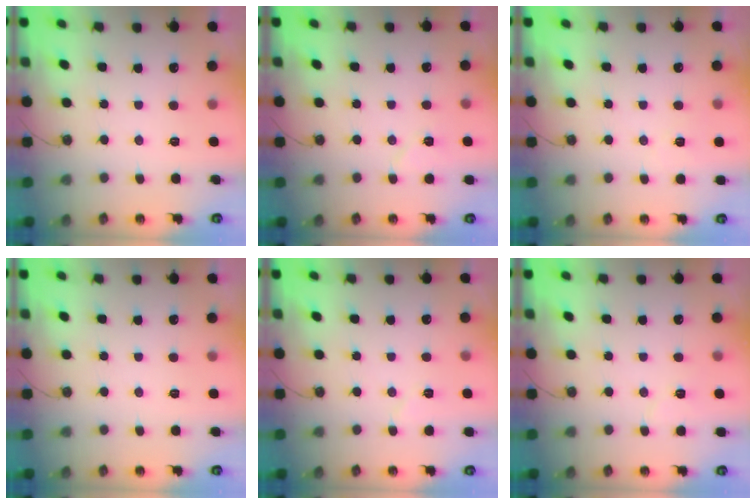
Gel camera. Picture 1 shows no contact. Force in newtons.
{"total": 6.6, "press": 6.1, "slide": 2.6}
{"total": 3.2, "press": 3.1, "slide": 0.8}
{"total": 0.5, "press": 0.5, "slide": 0.2}
{"total": 4.7, "press": 3.8, "slide": 2.7}
{"total": 4.7, "press": 4.3, "slide": 2.0}